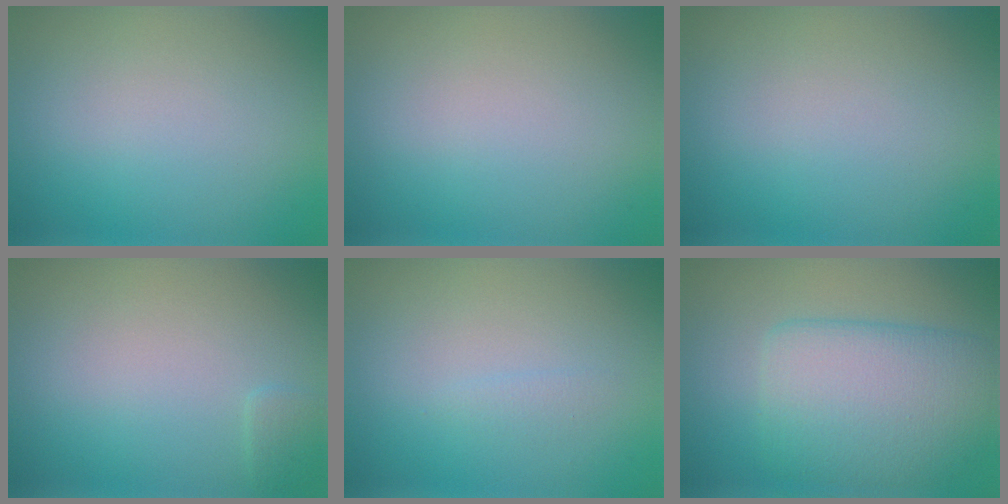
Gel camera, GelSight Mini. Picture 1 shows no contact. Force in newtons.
{"total": 0.0}
{"total": 0.0}
{"total": 0.9, "press": 0.9, "slide": 0.0}
{"total": 0.7, "press": 0.7, "slide": 0.0}
{"total": 6.3, "press": 6.3, "slide": 0.1}